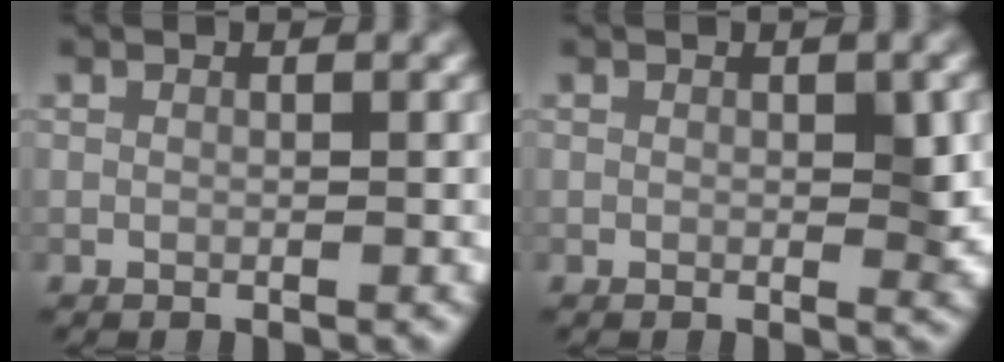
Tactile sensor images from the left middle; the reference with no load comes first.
{"total": 1.9, "force": [0.1, 0.6, 1.8], "torque": [-0.020, -0.004, 0.000]}